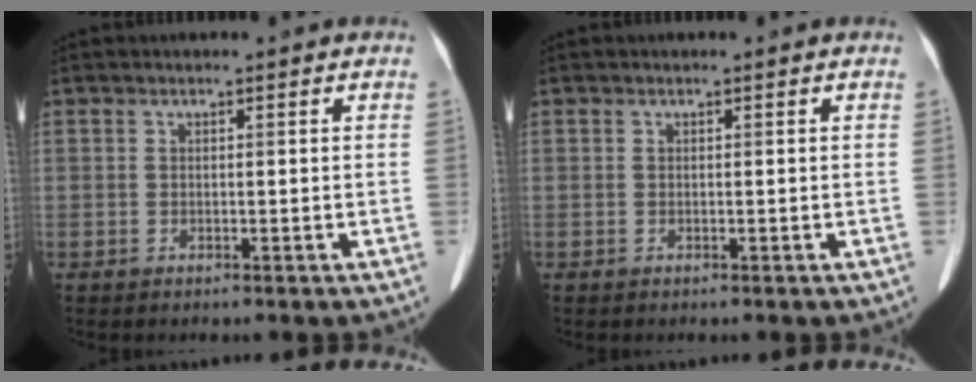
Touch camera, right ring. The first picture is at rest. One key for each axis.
{"total": 0.0}